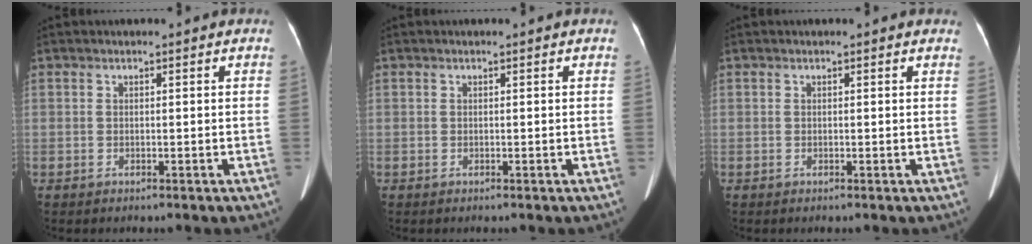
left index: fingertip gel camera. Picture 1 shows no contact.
{"total": 0.0}
{"total": 1.7, "force": [1.4, 0.4, 0.7], "torque": [-0.008, 0.001, 0.006]}